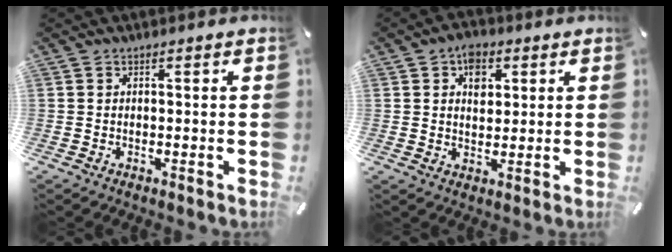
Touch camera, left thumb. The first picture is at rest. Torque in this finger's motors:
{"motor_torque": [0.30, -0.16, 0.15, 0.04, 0.04]}